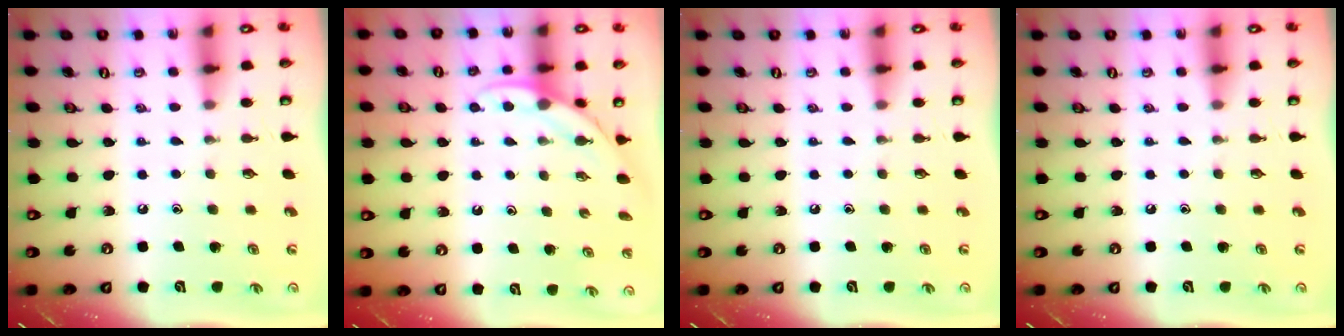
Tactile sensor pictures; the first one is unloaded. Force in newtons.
{"total": 5.4, "press": 5.4, "slide": 0.2}
{"total": 0.0}
{"total": 0.0}